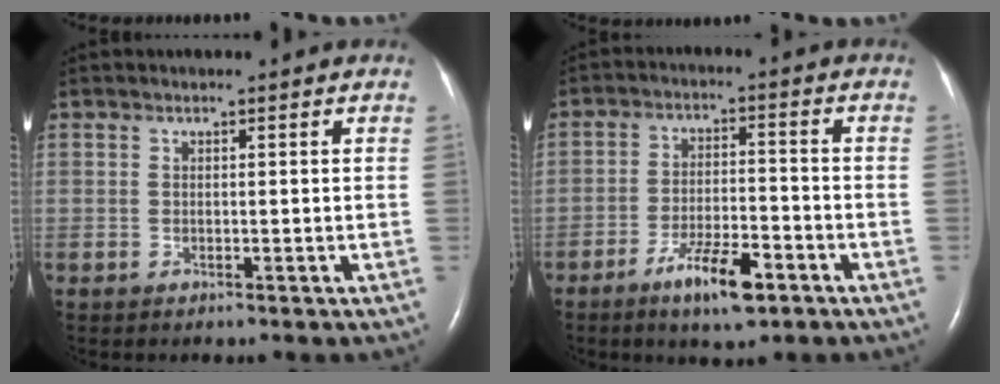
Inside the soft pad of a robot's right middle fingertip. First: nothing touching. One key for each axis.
{"total": 8.2, "fx": -5.0, "fy": 1.9, "fz": 6.2, "tx": -0.116, "ty": -0.008, "tz": -0.084}